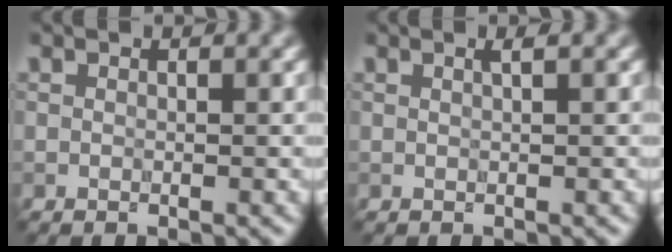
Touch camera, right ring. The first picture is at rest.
{"total": 0.9, "force": [0.4, 0.2, 0.8], "torque": [-0.007, 0.003, 0.004]}